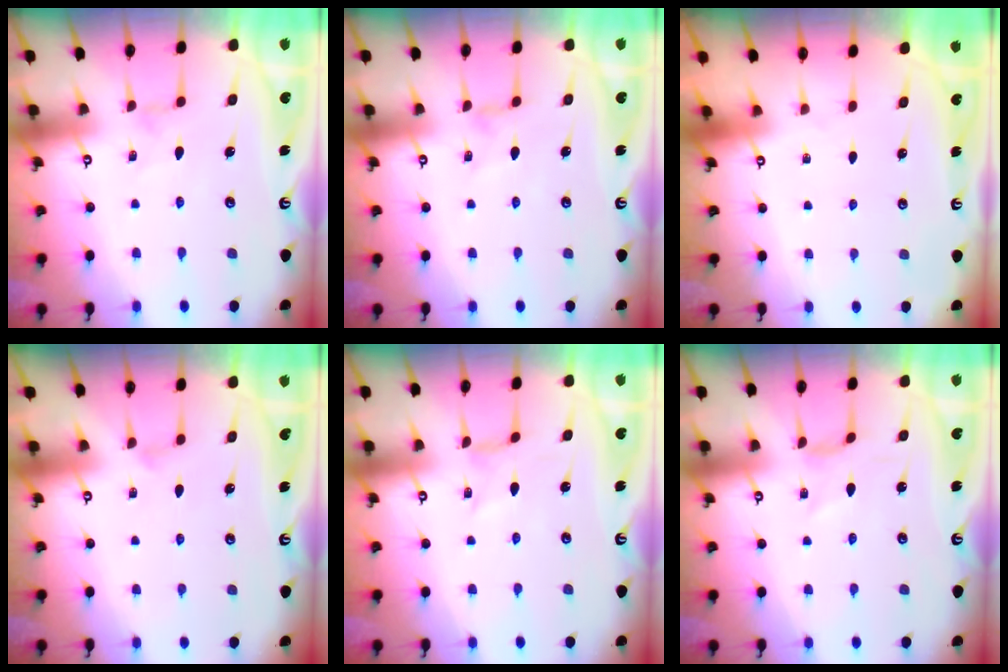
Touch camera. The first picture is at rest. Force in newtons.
{"total": 1.5, "press": 1.4, "slide": 0.4}
{"total": 0.0}
{"total": 2.1, "press": 2.1, "slide": 0.4}
{"total": 0.0}
{"total": 2.2, "press": 2.2, "slide": 0.2}